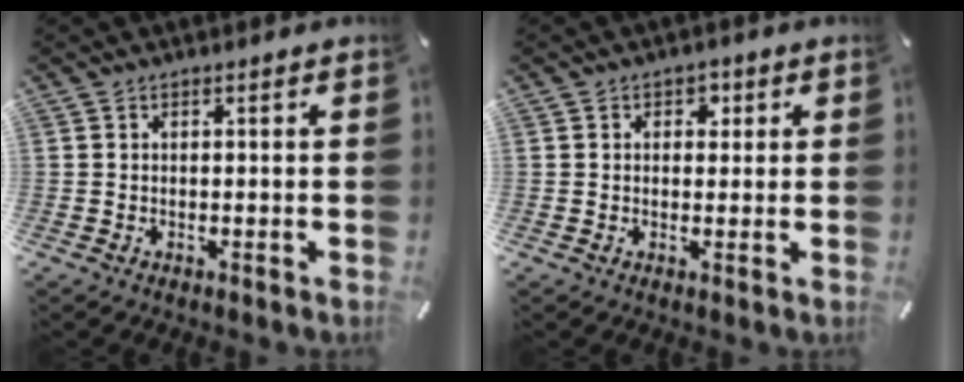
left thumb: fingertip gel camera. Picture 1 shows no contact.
{"total": 2.3, "force": [0.5, 1.9, 1.0], "torque": [0.001, -0.003, 0.000]}